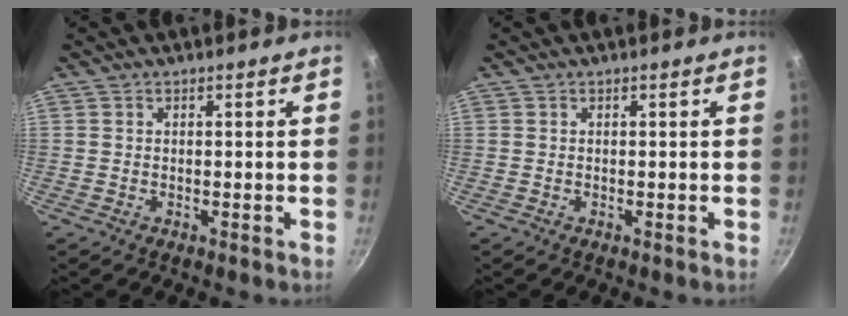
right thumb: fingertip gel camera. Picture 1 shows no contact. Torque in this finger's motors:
{"motor_torque": [-0.03, 0.02, 0.01, 0.00, 0.00]}